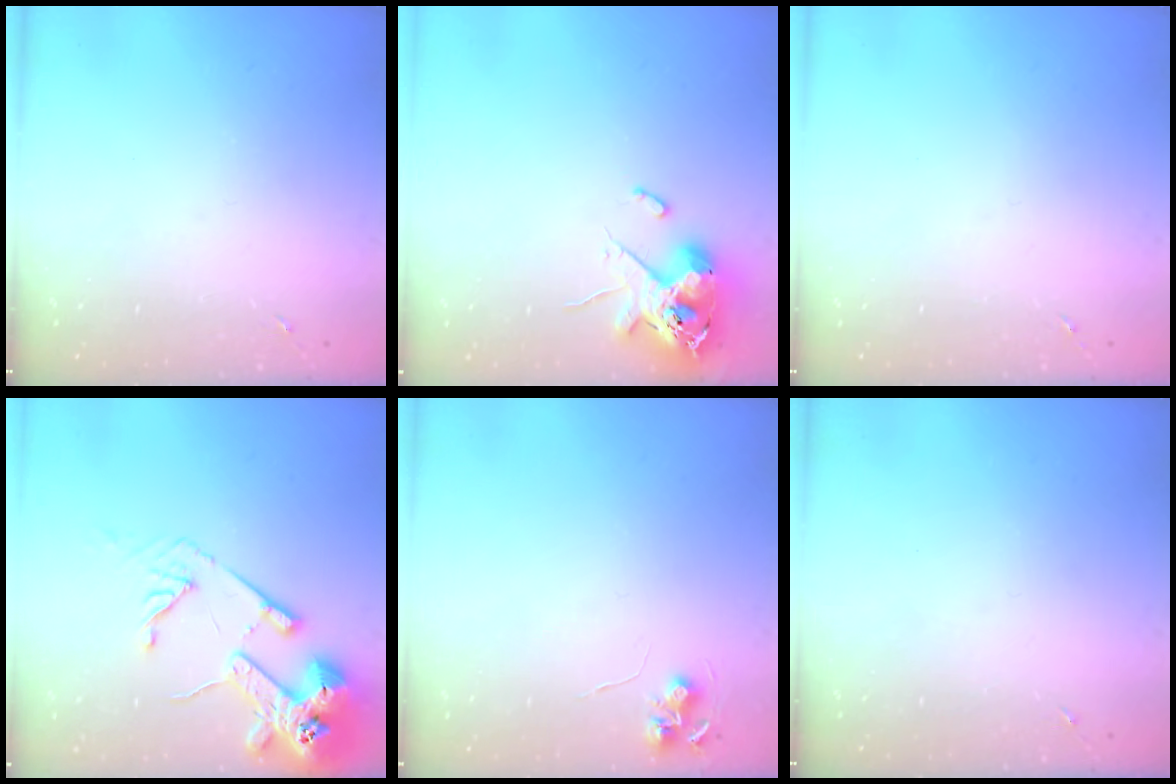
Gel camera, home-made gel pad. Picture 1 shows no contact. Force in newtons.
{"total": 12.5, "press": 12.3, "slide": 2.0}
{"total": 0.0}
{"total": 16.6, "press": 16.5, "slide": 2.0}
{"total": 6.0, "press": 6.0, "slide": 0.4}
{"total": 0.0}